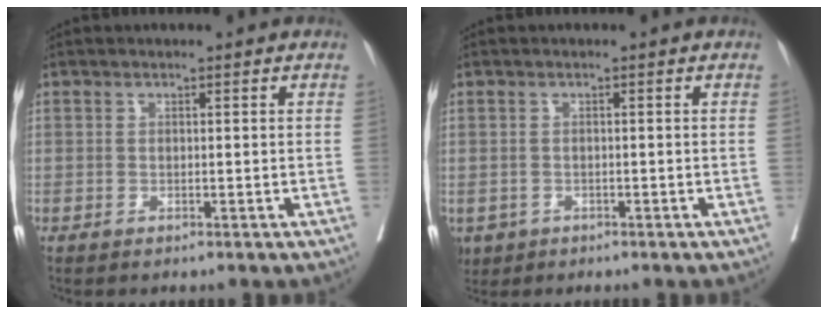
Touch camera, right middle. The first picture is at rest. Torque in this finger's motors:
{"motor_torque": [-0.01, 0.00, -0.02, 0.00]}